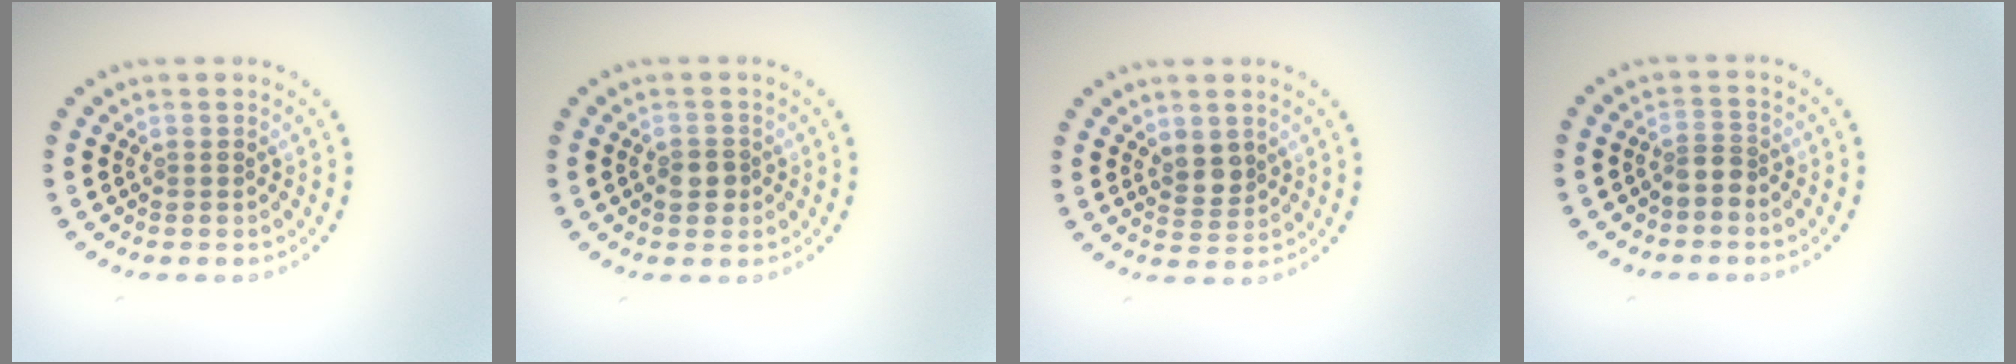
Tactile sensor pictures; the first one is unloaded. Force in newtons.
{"total": 1.7, "press": 1.6, "slide": 0.5}
{"total": 2.1, "press": 1.9, "slide": 0.8}
{"total": 1.9, "press": 1.5, "slide": 1.2}